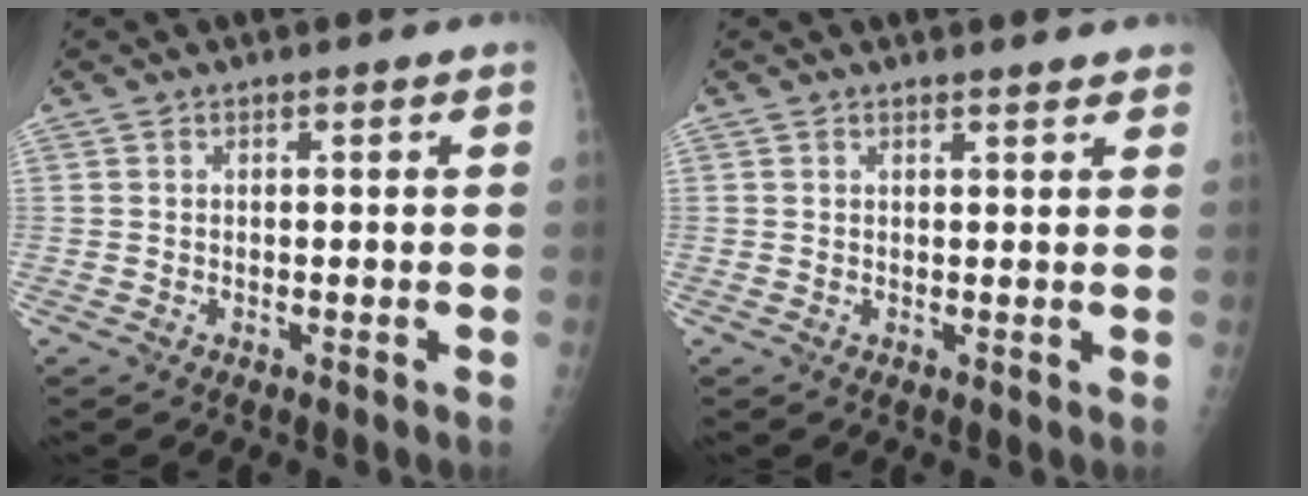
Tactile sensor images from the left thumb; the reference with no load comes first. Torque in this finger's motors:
{"motor_torque": [-0.11, -0.04, -0.13, -0.05, 0.03]}